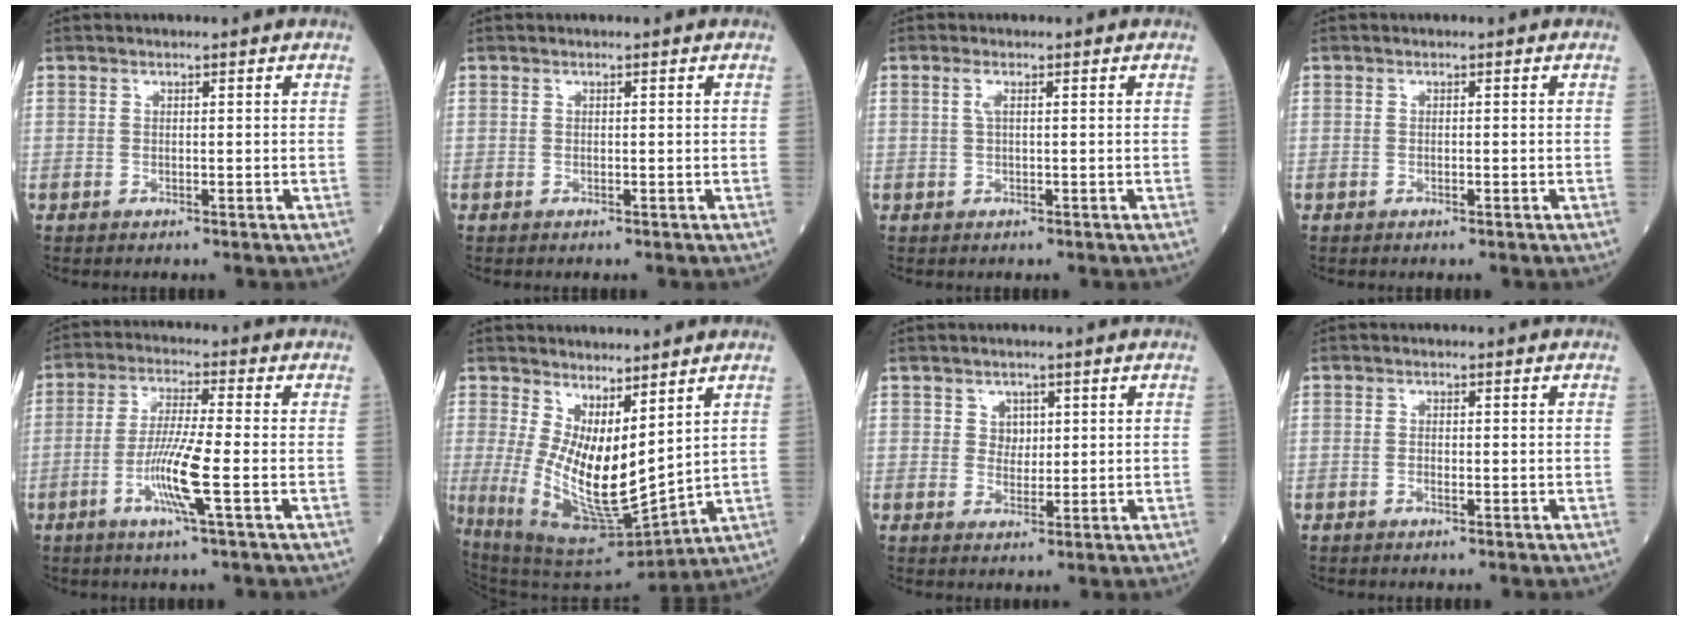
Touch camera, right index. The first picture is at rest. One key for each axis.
{"total": 0.0}
{"total": 1.3, "fx": 0.4, "fy": 0.1, "fz": 1.2, "tx": -0.033, "ty": 0.002, "tz": 0.008}
{"total": 0.0}
{"total": 8.2, "fx": -2.6, "fy": -0.6, "fz": 7.8, "tx": -0.155, "ty": -0.010, "tz": -0.052}
{"total": 13.3, "fx": 3.1, "fy": 3.7, "fz": 12.4, "tx": -0.241, "ty": -0.020, "tz": 0.081}
{"total": 2.3, "fx": 1.0, "fy": 1.9, "fz": 0.8, "tx": -0.008, "ty": 0.000, "tz": 0.016}
{"total": 0.8, "fx": -0.3, "fy": 0.1, "fz": 0.7, "tx": -0.016, "ty": 0.001, "tz": -0.003}